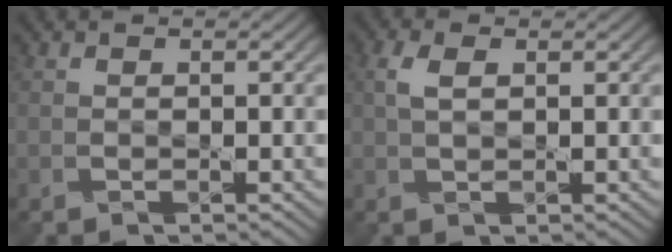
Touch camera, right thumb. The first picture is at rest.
{"total": 2.2, "force": [0.9, 1.0, 1.8], "torque": [-0.048, 0.005, 0.014]}